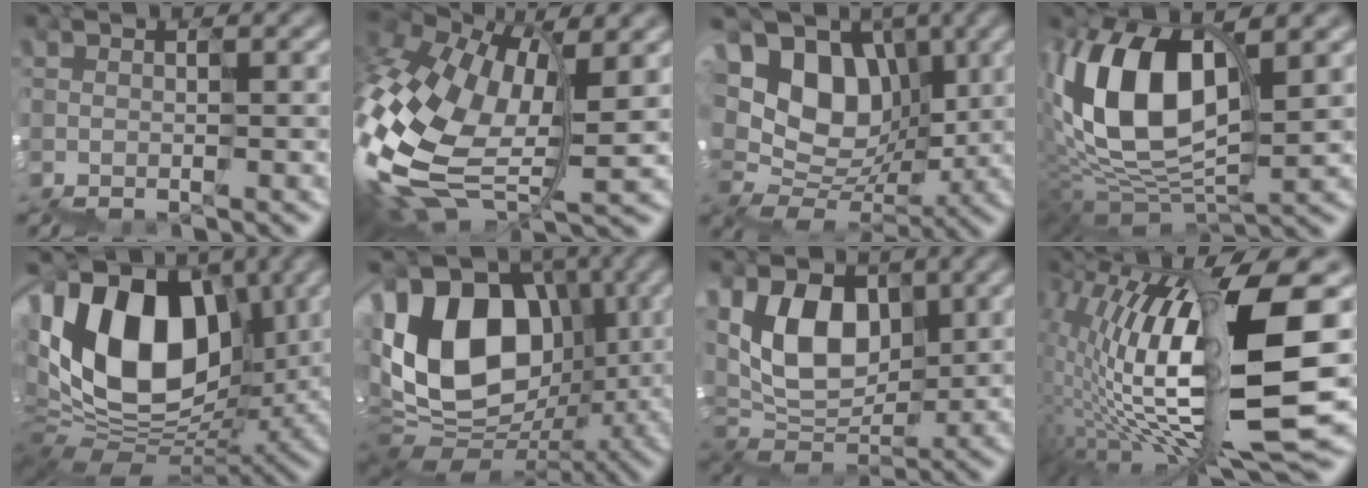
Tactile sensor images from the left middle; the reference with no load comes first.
{"total": 11.5, "force": [-1.1, 7.1, 8.9], "torque": [-0.264, -0.004, -0.002]}
{"total": 7.3, "force": [2.0, 6.3, 3.1], "torque": [-0.059, 0.025, 0.021]}
{"total": 8.7, "force": [2.3, 5.0, 6.7], "torque": [-0.158, 0.017, 0.041]}
{"total": 11.6, "force": [2.5, 8.3, 7.8], "torque": [-0.148, 0.019, 0.033]}
{"total": 11.3, "force": [2.0, 8.7, 7.0], "torque": [-0.133, 0.028, 0.018]}
{"total": 5.6, "force": [2.7, 4.0, 2.8], "torque": [-0.071, 0.008, 0.043]}
{"total": 13.8, "force": [1.6, 4.4, 13.0], "torque": [-0.271, 0.013, 0.043]}